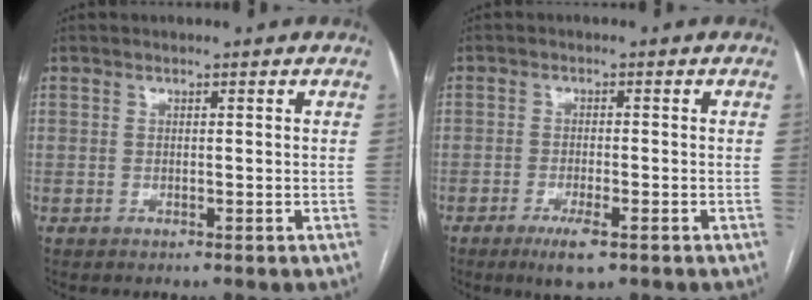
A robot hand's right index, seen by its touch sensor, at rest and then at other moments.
{"total": 4.9, "force": [-2.9, 0.9, 3.9], "torque": [-0.076, -0.010, -0.046]}